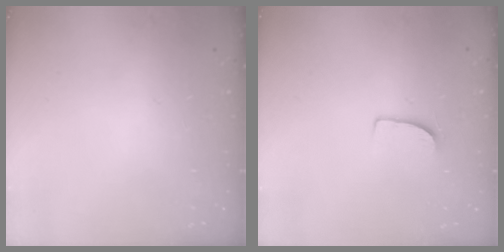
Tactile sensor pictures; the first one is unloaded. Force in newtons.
{"total": 6.6, "press": 6.5, "slide": 0.4}